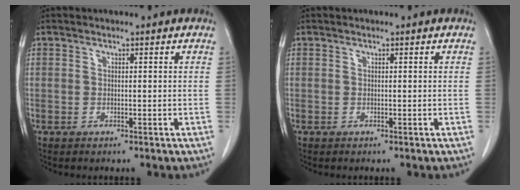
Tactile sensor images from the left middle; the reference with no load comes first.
{"total": 0.0}